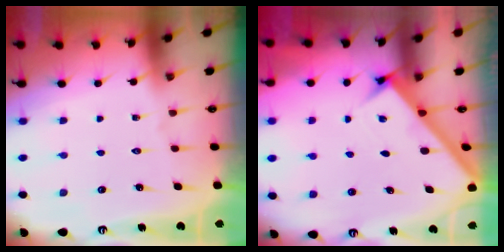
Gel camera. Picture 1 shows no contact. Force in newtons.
{"total": 2.8, "press": 2.8, "slide": 0.4}